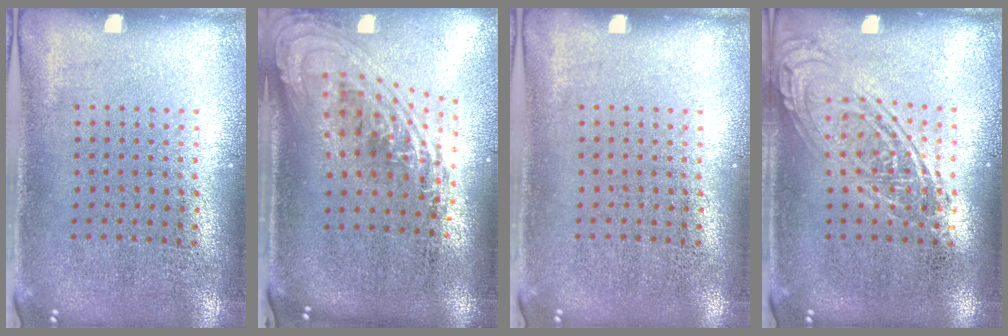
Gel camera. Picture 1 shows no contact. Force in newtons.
{"total": 2.3, "press": 1.7, "slide": 1.6}
{"total": 0.0}
{"total": 1.5, "press": 1.5, "slide": 0.1}